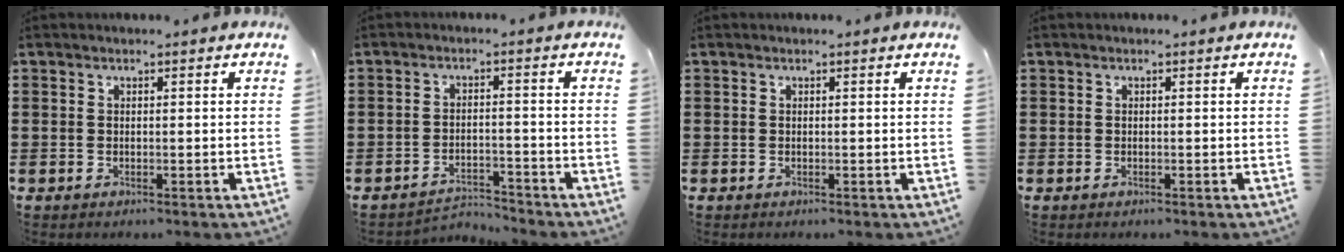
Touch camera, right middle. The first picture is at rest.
{"total": 2.9, "force": [-2.9, 0.3, 0.4], "torque": [-0.012, 0.003, -0.062]}
{"total": 0.0}
{"total": 0.0}